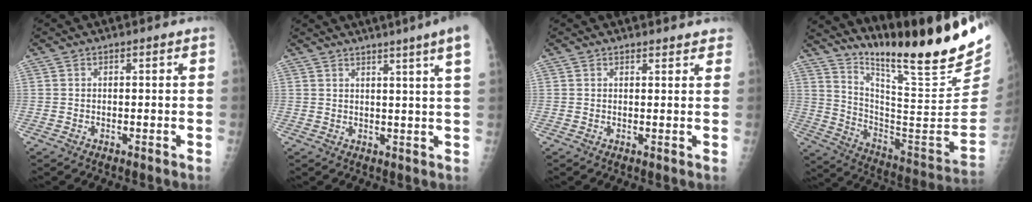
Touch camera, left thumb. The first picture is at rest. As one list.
[{"total": 9.5, "force": [6.2, -1.4, 7.1], "torque": [-0.095, -0.014, 0.063]}, {"total": 3.0, "force": [2.8, 0.7, 0.9], "torque": [0.003, -0.009, 0.023]}, {"total": 26.4, "force": [21.6, 1.6, 15.1], "torque": [-0.213, -0.152, 0.330]}]